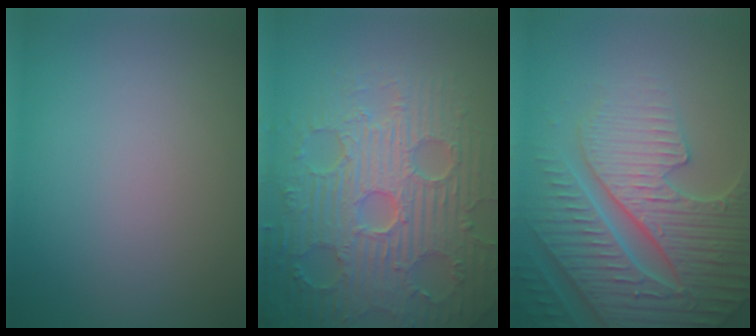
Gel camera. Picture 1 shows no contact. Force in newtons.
{"total": 9.4, "press": 6.8, "slide": 6.4}
{"total": 7.6, "press": 7.4, "slide": 1.7}